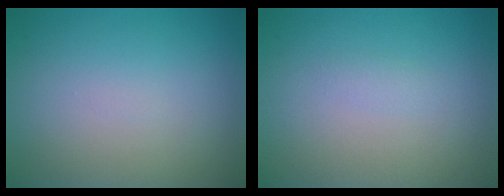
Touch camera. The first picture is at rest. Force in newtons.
{"total": 0.6, "press": 0.6, "slide": 0.0}